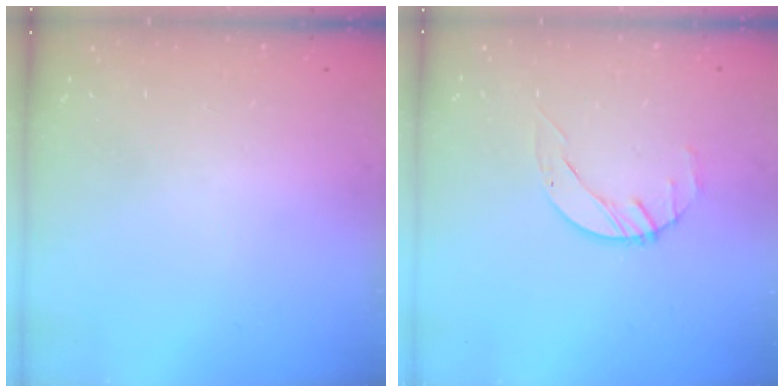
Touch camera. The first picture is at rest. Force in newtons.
{"total": 2.1, "press": 2.0, "slide": 0.3}